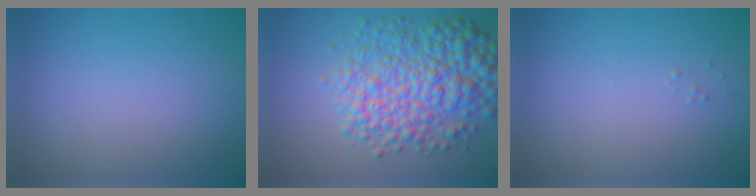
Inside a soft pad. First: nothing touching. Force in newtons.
{"total": 7.9, "press": 7.9, "slide": 0.1}
{"total": 0.0}